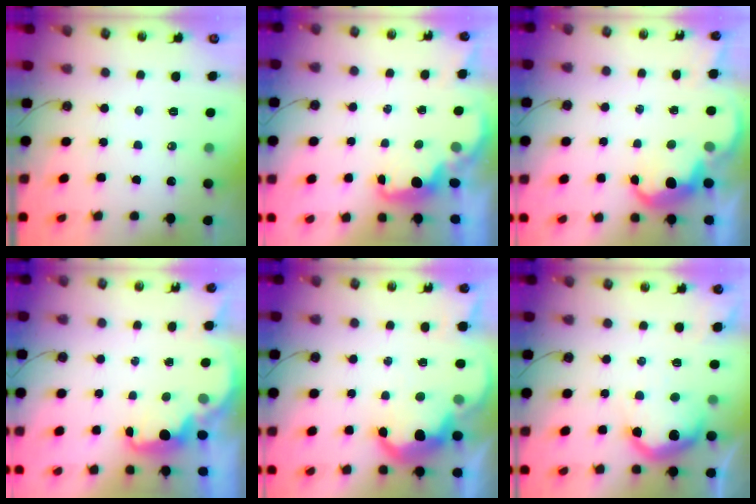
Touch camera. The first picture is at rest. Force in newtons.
{"total": 1.6, "press": 1.4, "slide": 0.7}
{"total": 6.2, "press": 6.2, "slide": 0.5}
{"total": 2.4, "press": 2.3, "slide": 0.8}
{"total": 11.3, "press": 11.2, "slide": 1.0}
{"total": 15.2, "press": 15.1, "slide": 1.4}